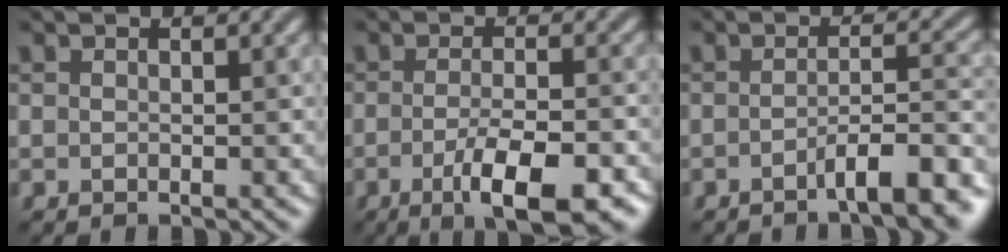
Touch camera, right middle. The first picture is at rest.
{"total": 7.1, "force": [-3.2, 1.9, 6.0], "torque": [-0.095, -0.006, -0.050]}
{"total": 6.0, "force": [-3.2, 1.3, 4.9], "torque": [-0.059, 0.011, -0.054]}